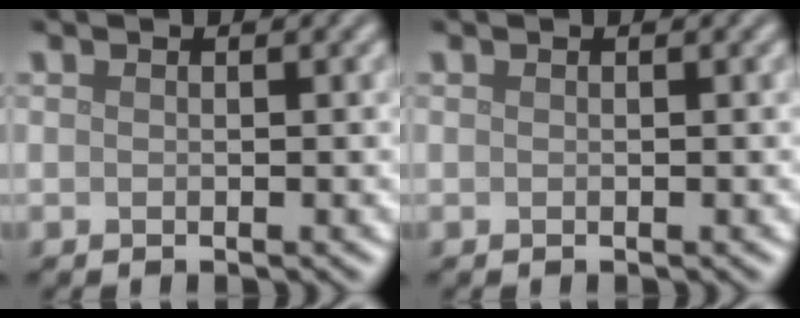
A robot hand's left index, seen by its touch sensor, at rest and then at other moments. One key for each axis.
{"total": 0.0}